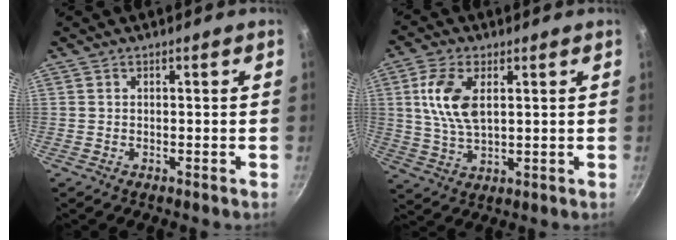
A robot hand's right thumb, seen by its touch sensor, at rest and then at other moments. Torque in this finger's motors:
{"motor_torque": [1.23, 1.70, 1.27, 0.18, 0.16]}